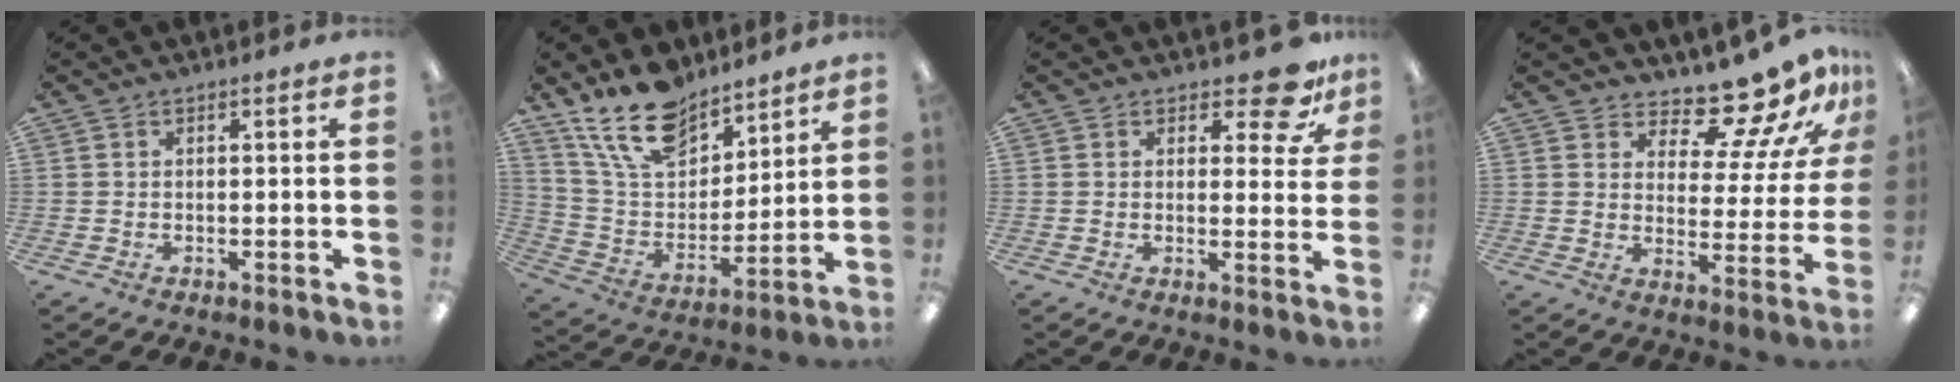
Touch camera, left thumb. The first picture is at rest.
{"total": 17.1, "force": [12.9, 8.5, 7.3], "torque": [-0.148, -0.068, 0.242]}
{"total": 8.0, "force": [5.7, 3.3, 4.6], "torque": [-0.045, -0.037, 0.096]}
{"total": 14.0, "force": [12.3, 4.1, 5.5], "torque": [-0.094, -0.099, 0.212]}